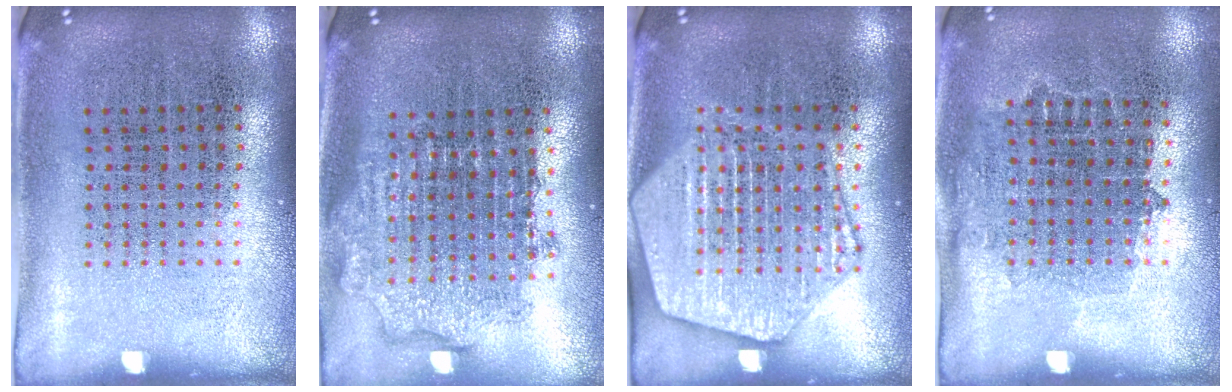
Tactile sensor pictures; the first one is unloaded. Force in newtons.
{"total": 1.8, "press": 1.5, "slide": 1.1}
{"total": 3.9, "press": 3.8, "slide": 0.4}
{"total": 0.8, "press": 0.7, "slide": 0.3}